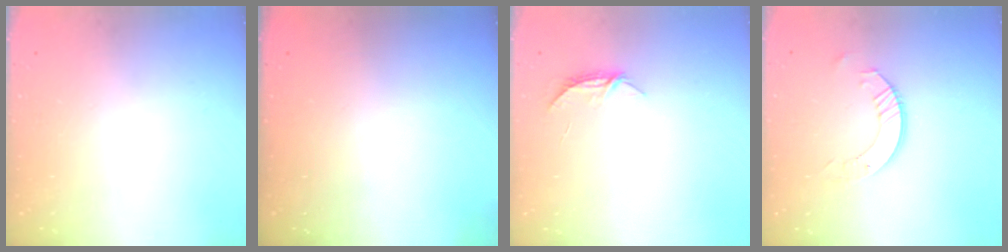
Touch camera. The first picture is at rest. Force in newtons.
{"total": 0.0}
{"total": 5.2, "press": 5.2, "slide": 0.4}
{"total": 7.6, "press": 7.5, "slide": 0.5}